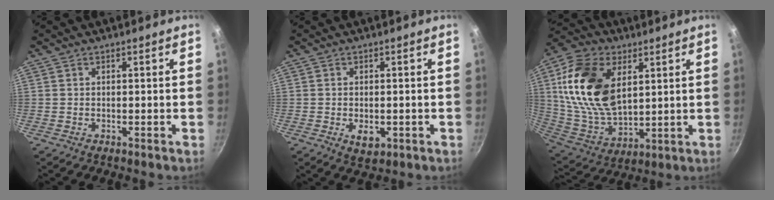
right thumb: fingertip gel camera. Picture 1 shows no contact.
{"total": 4.0, "force": [-1.0, 2.4, 3.1], "torque": [-0.046, -0.004, -0.009]}
{"total": 21.0, "force": [5.8, 12.9, 15.6], "torque": [-0.280, -0.016, 0.118]}